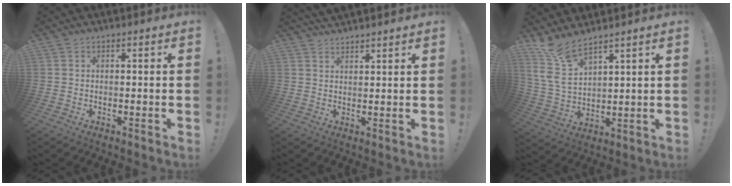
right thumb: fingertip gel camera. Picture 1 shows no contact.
{"total": 3.1, "force": [3.0, 0.2, 0.3], "torque": [-0.001, -0.020, 0.056]}
{"total": 9.5, "force": [7.4, 3.4, 4.9], "torque": [-0.106, -0.044, 0.146]}